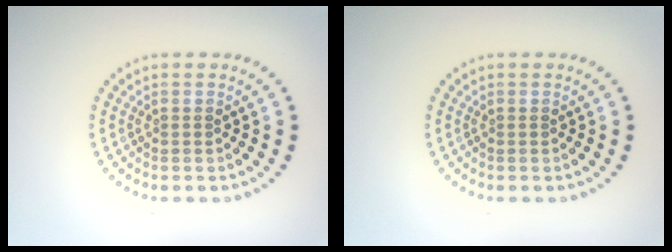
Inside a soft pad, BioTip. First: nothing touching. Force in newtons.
{"total": 0.0}